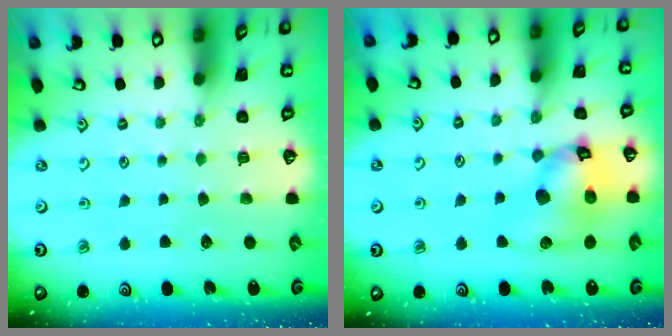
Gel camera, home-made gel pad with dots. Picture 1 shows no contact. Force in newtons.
{"total": 13.5, "press": 13.3, "slide": 1.7}